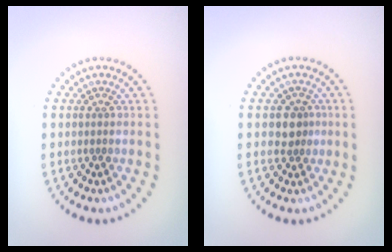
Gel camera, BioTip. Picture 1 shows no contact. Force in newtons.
{"total": 1.9, "press": 1.7, "slide": 0.9}